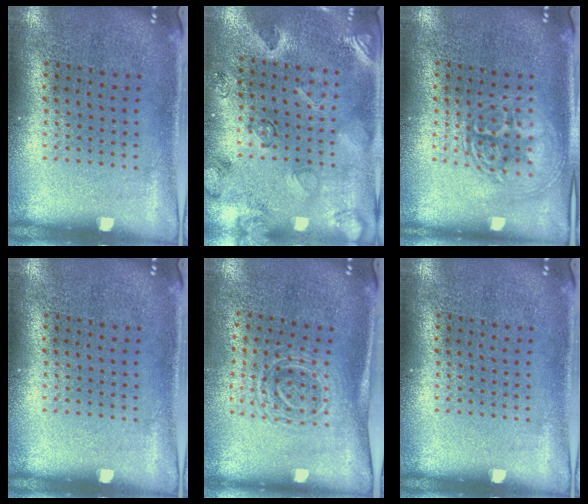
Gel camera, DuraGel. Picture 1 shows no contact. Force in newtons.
{"total": 2.3, "press": 1.9, "slide": 1.3}
{"total": 2.5, "press": 2.5, "slide": 0.4}
{"total": 0.0}
{"total": 1.6, "press": 1.3, "slide": 1.0}
{"total": 0.0}